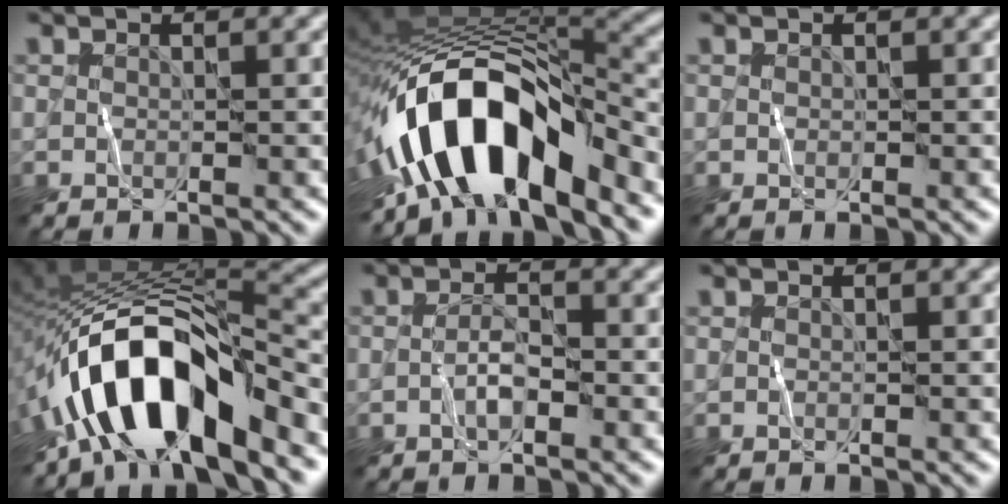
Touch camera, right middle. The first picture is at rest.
{"total": 13.7, "force": [-6.0, 6.4, 10.5], "torque": [-0.173, 0.006, -0.110]}
{"total": 0.0}
{"total": 11.3, "force": [-6.4, 4.2, 8.3], "torque": [-0.128, 0.013, -0.120]}
{"total": 1.5, "force": [-0.7, 0.4, 1.3], "torque": [-0.026, 0.004, -0.017]}
{"total": 0.0}